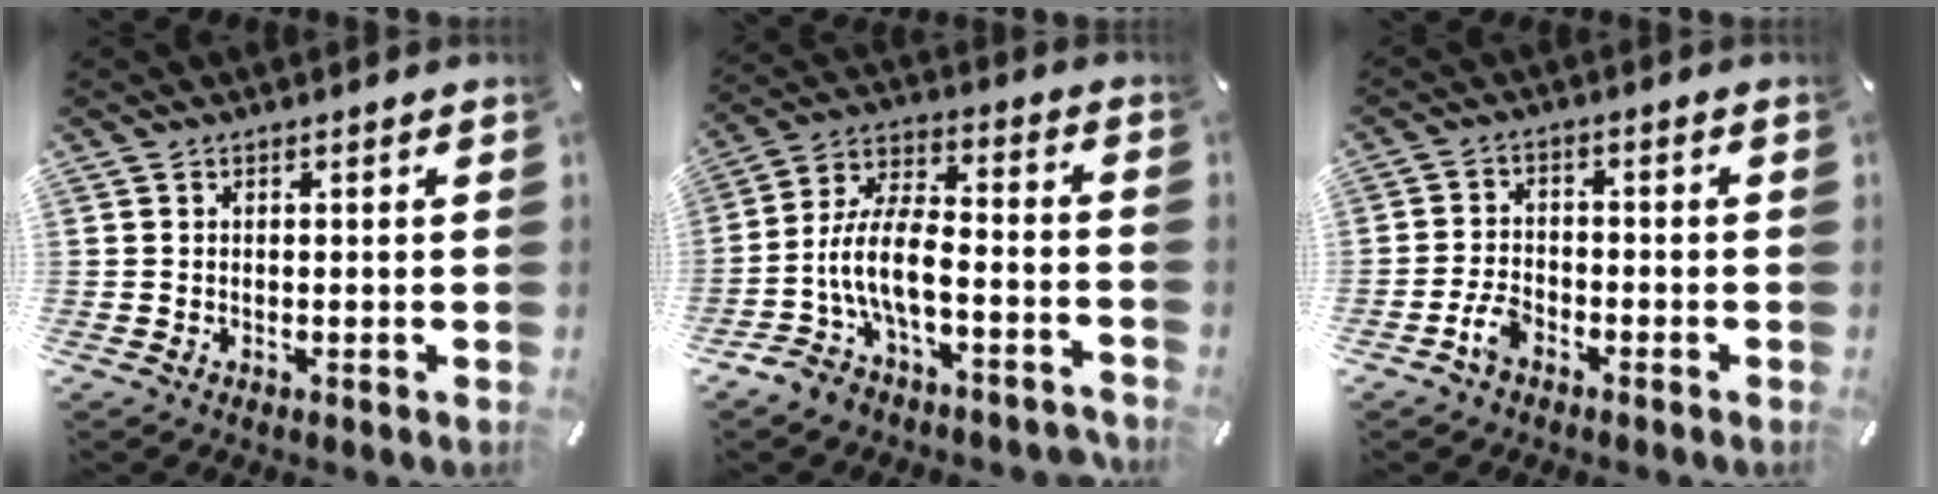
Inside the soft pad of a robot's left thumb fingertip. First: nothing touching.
{"total": 11.2, "force": [-4.6, 5.9, 8.4], "torque": [-0.177, 0.003, -0.086]}
{"total": 4.5, "force": [-2.9, 2.5, 2.2], "torque": [-0.047, 0.013, -0.056]}